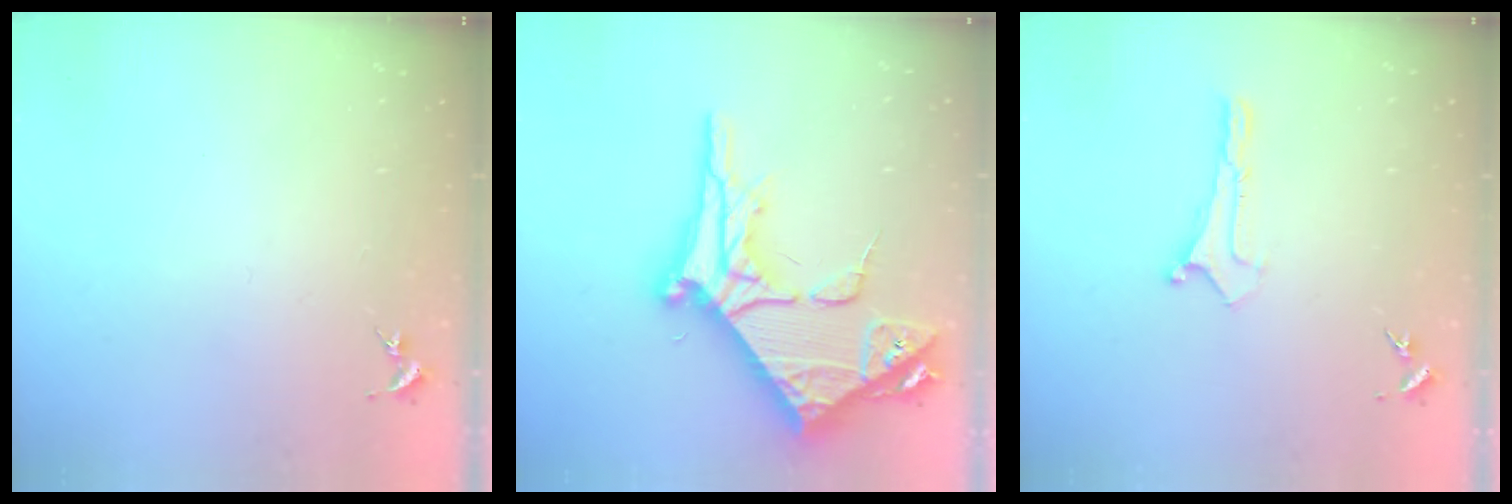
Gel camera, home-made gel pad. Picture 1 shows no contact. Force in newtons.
{"total": 13.1, "press": 13.0, "slide": 1.5}
{"total": 0.0}